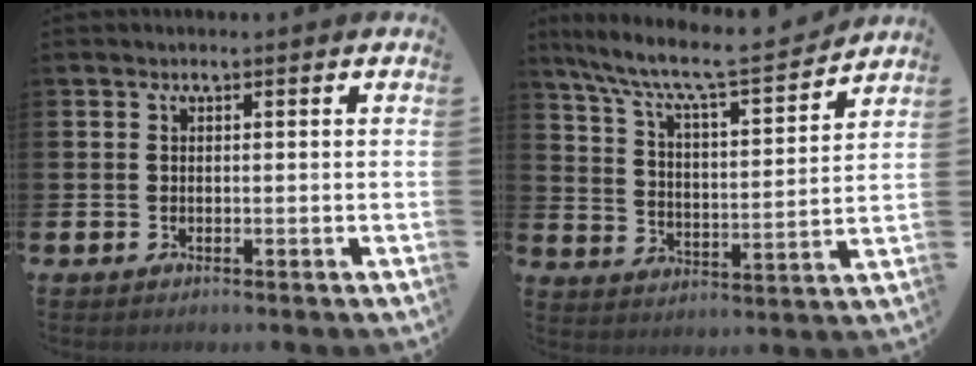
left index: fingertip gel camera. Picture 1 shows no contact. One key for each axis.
{"total": 8.9, "fx": 7.9, "fy": 1.3, "fz": 3.8, "tx": -0.110, "ty": -0.054, "tz": 0.129}